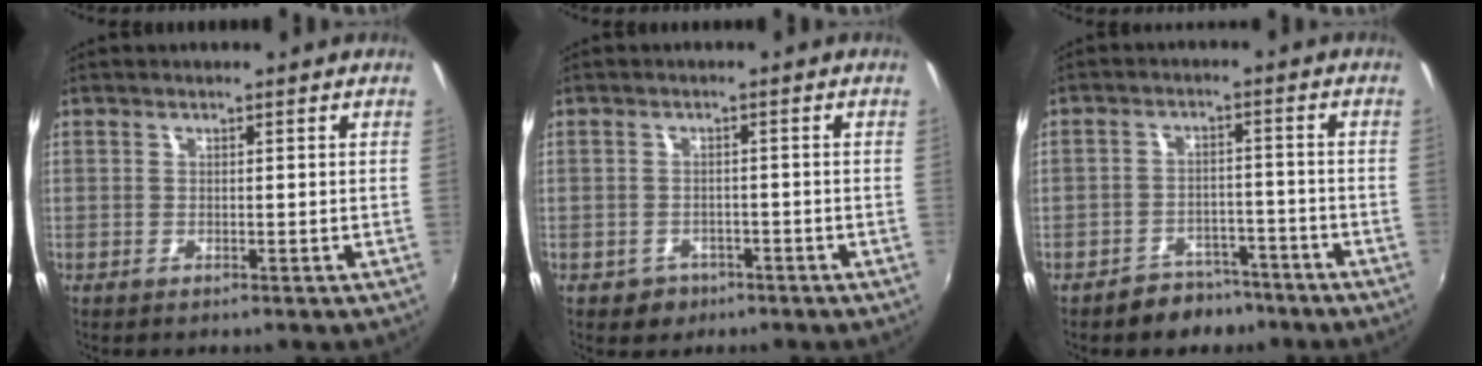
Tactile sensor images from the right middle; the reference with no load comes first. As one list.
[{"total": 3.6, "force": [-1.9, 3.0, 0.6], "torque": [-0.024, 0.002, -0.025]}, {"total": 6.1, "force": [-4.7, 3.8, 0.6], "torque": [-0.015, 0.025, -0.063]}]